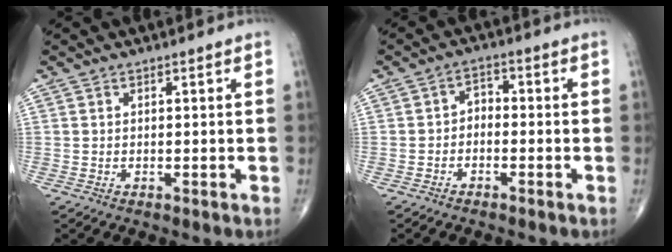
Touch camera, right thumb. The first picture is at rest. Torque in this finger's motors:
{"motor_torque": [0.02, -0.14, 0.12, -0.05, 0.01]}